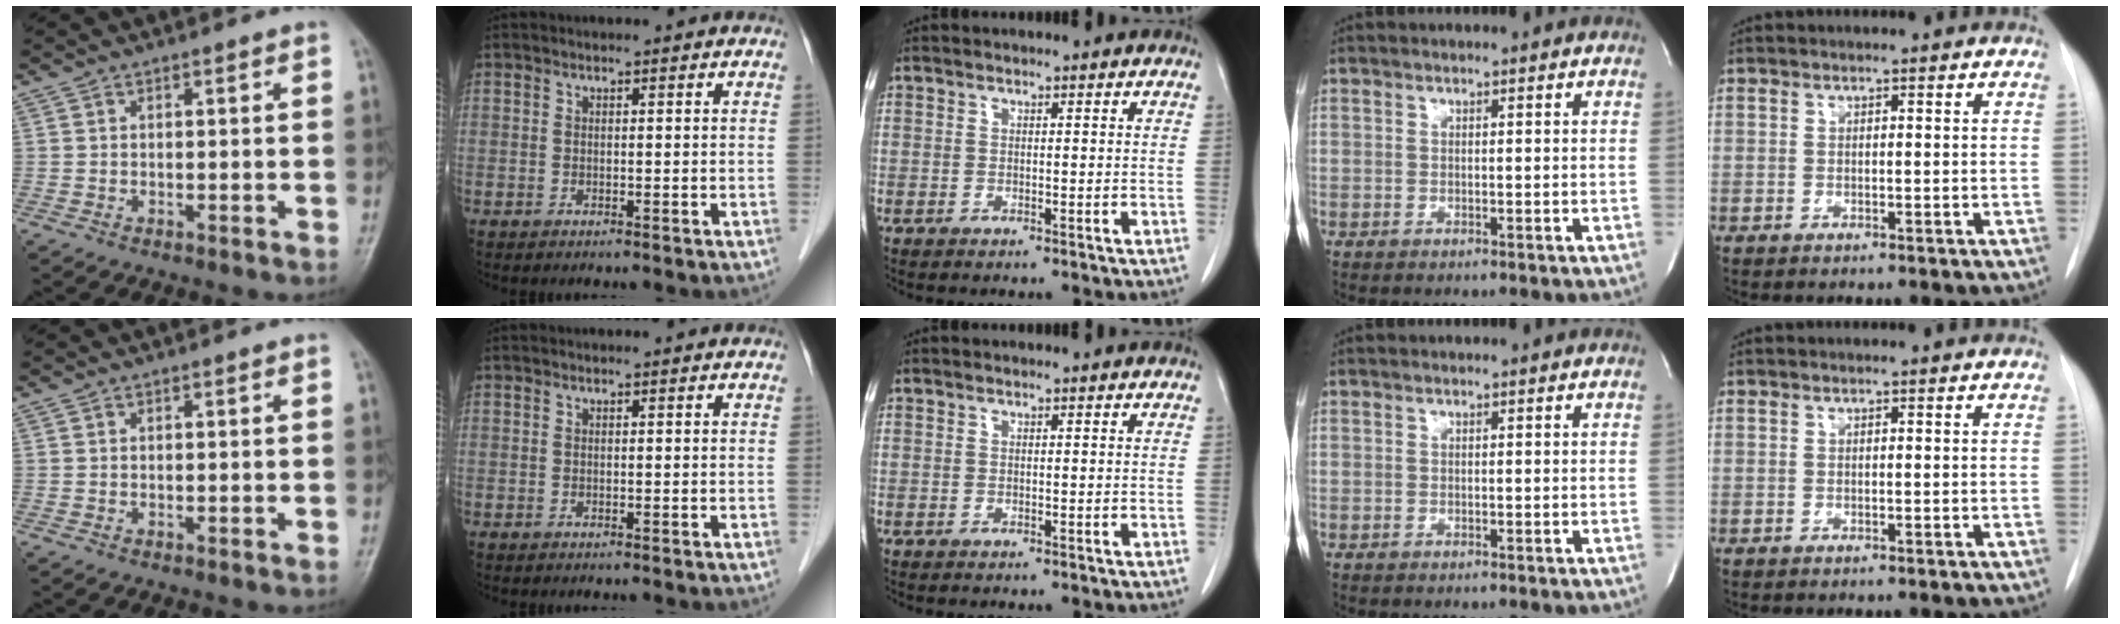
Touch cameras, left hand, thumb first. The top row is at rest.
{}